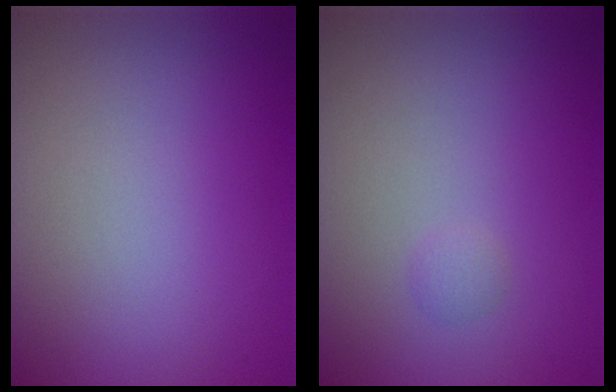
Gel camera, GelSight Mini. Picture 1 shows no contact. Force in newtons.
{"total": 0.7, "press": 0.7, "slide": 0.0}